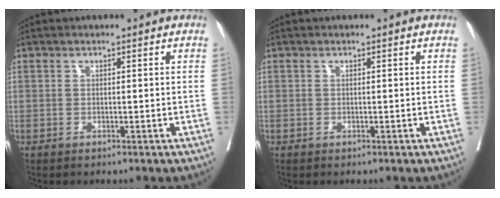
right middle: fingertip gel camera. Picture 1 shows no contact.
{"total": 0.0}